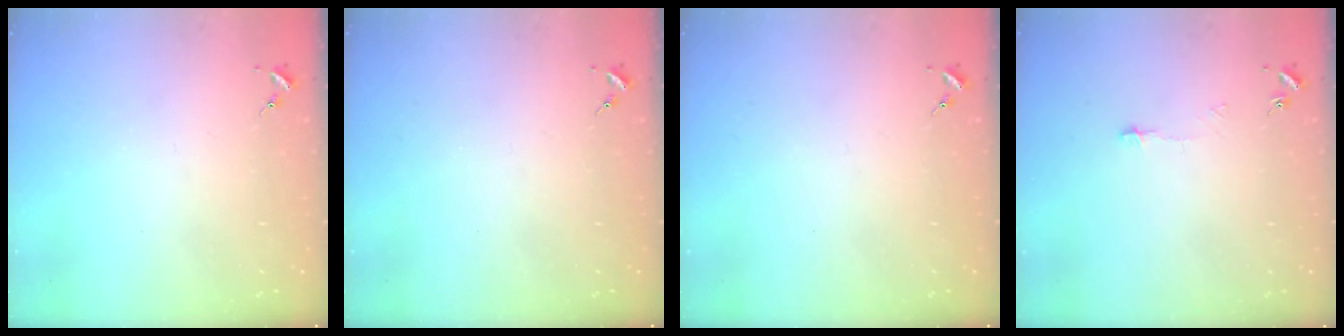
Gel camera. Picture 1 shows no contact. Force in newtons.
{"total": 0.0}
{"total": 0.0}
{"total": 3.2, "press": 3.2, "slide": 0.3}